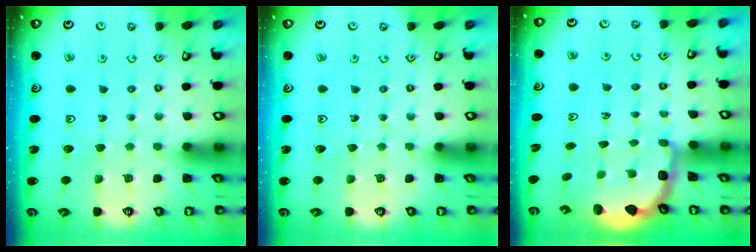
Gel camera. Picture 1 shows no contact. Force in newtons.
{"total": 0.0}
{"total": 3.0, "press": 2.0, "slide": 2.2}